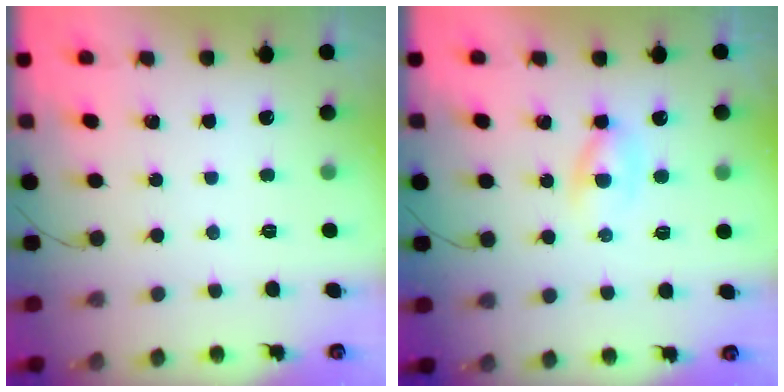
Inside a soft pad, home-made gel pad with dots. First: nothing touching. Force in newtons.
{"total": 2.7, "press": 2.5, "slide": 1.1}